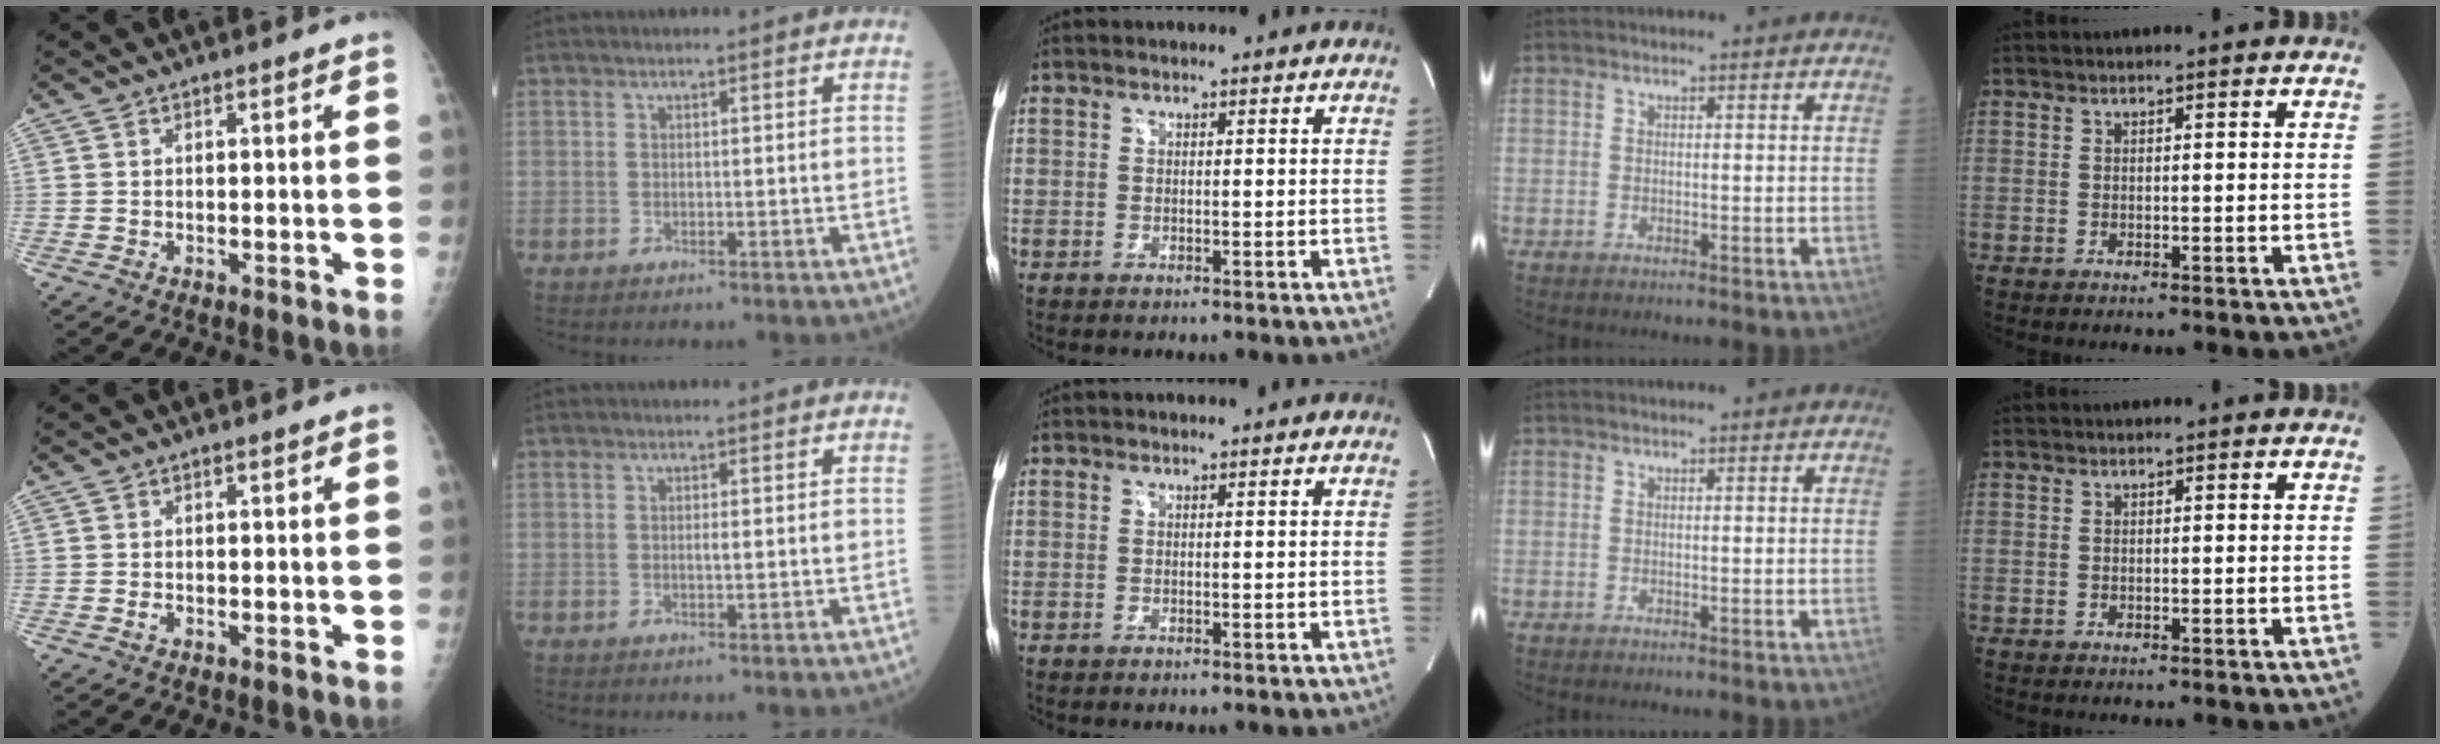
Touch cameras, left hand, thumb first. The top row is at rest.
{"thumb": {"total": 0.8, "force": [-0.3, 0.5, 0.5], "torque": [-0.009, 0.000, -0.007]}, "index": {"total": 0.6, "force": [0.1, 0.1, 0.6], "torque": [-0.015, -0.001, 0.001]}}